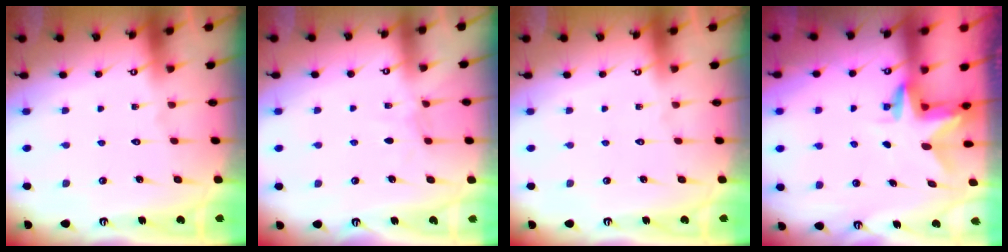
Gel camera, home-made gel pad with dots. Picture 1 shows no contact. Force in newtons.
{"total": 3.6, "press": 3.6, "slide": 0.4}
{"total": 0.0}
{"total": 2.9, "press": 2.9, "slide": 0.3}